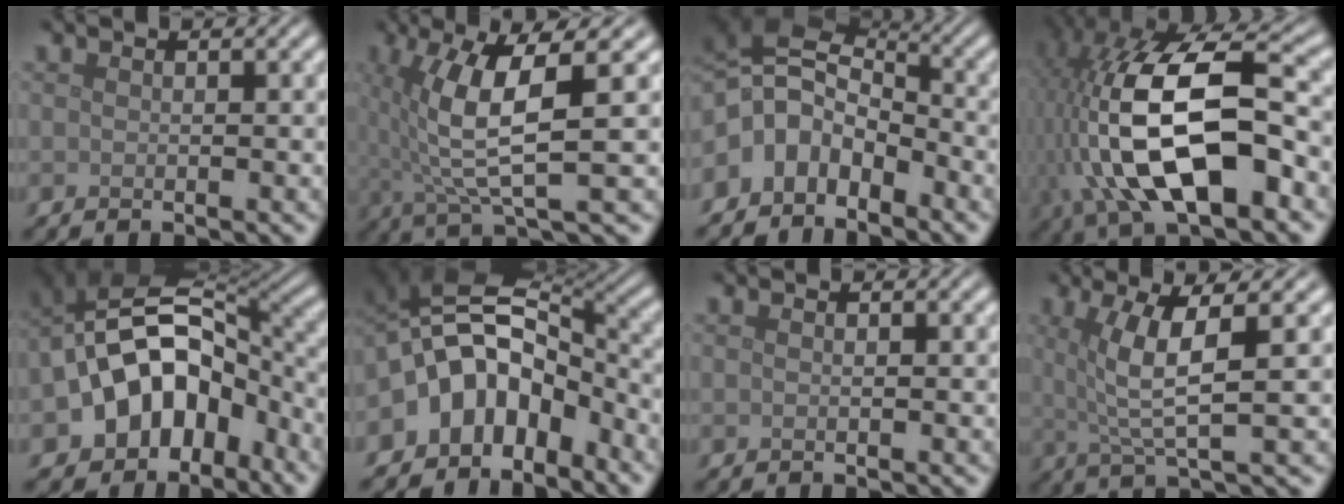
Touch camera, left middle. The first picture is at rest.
{"total": 6.9, "force": [1.3, 1.5, 6.6], "torque": [-0.126, 0.001, 0.025]}
{"total": 6.2, "force": [-3.0, 4.2, 3.5], "torque": [-0.051, 0.009, -0.075]}
{"total": 14.9, "force": [-2.4, 7.0, 13.0], "torque": [-0.253, 0.001, -0.050]}
{"total": 11.8, "force": [-4.5, 8.3, 7.1], "torque": [-0.112, -0.002, -0.090]}
{"total": 8.3, "force": [-3.7, 5.9, 4.6], "torque": [-0.054, 0.008, -0.082]}
{"total": 0.0}
{"total": 5.5, "force": [1.2, 1.1, 5.2], "torque": [-0.098, 0.002, 0.024]}